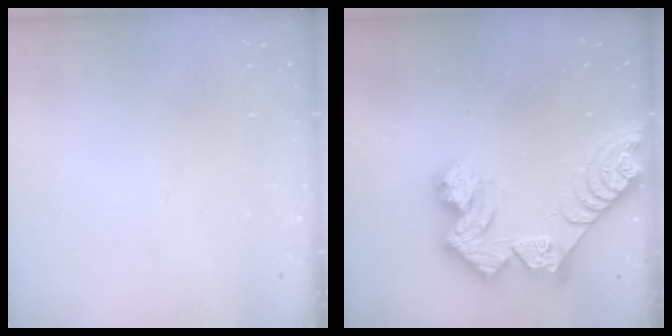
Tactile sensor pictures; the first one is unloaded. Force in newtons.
{"total": 15.1, "press": 15.0, "slide": 1.4}